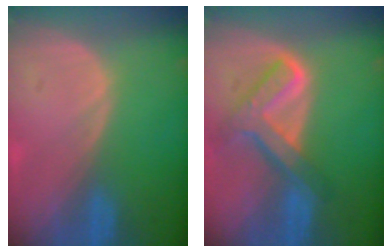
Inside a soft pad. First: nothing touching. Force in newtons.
{"total": 8.0, "press": 6.7, "slide": 4.3}